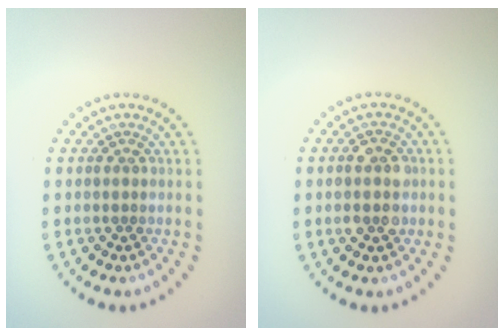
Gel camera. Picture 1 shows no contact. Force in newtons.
{"total": 2.8, "press": 2.8, "slide": 0.3}